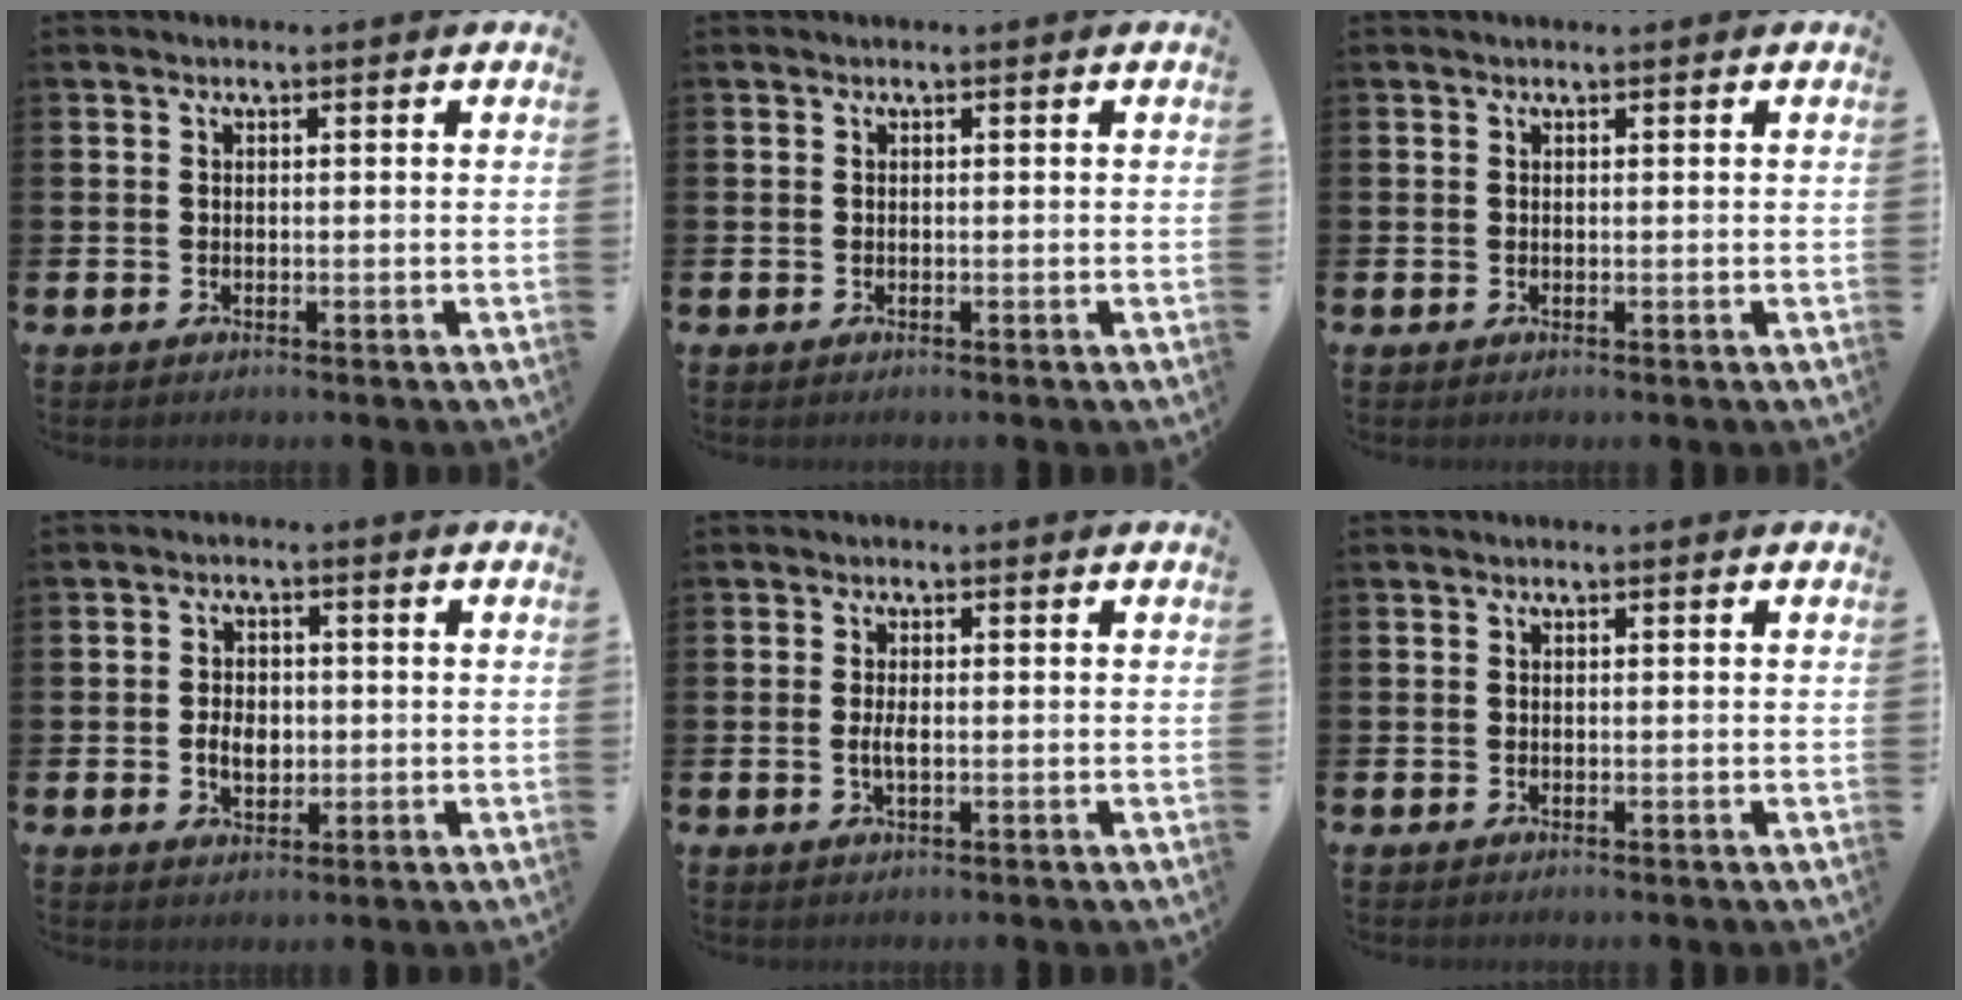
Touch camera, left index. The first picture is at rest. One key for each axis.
{"total": 0.0}
{"total": 0.0}
{"total": 3.9, "fx": -0.4, "fy": 2.8, "fz": 2.7, "tx": -0.037, "ty": 0.001, "tz": -0.015}
{"total": 1.8, "fx": -0.2, "fy": 0.6, "fz": 1.6, "tx": -0.028, "ty": 0.000, "tz": -0.005}
{"total": 0.0}